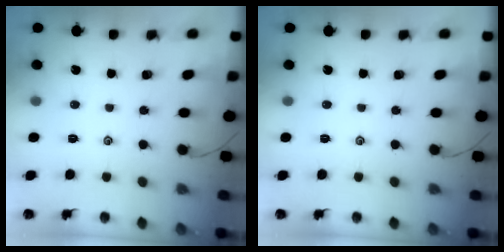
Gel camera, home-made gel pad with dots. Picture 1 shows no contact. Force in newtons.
{"total": 0.0}